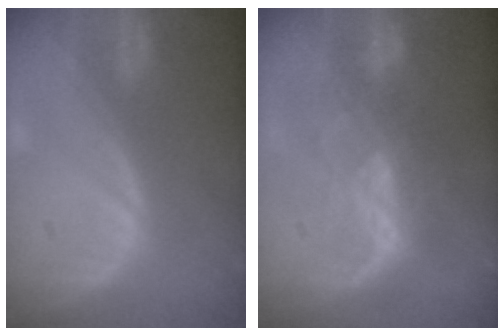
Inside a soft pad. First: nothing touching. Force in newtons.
{"total": 6.8, "press": 6.2, "slide": 2.8}